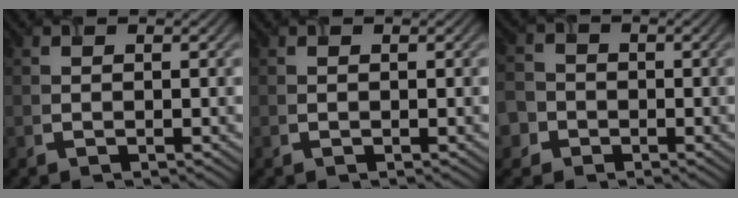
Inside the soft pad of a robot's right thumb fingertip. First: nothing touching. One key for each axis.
{"total": 0.0}
{"total": 3.6, "fx": -1.7, "fy": 3.1, "fz": 0.6, "tx": -0.009, "ty": -0.010, "tz": -0.045}